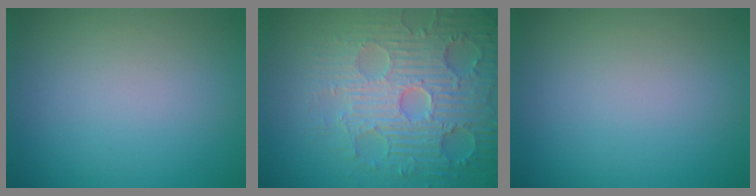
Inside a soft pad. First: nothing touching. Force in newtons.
{"total": 6.8, "press": 5.8, "slide": 3.5}
{"total": 0.0}